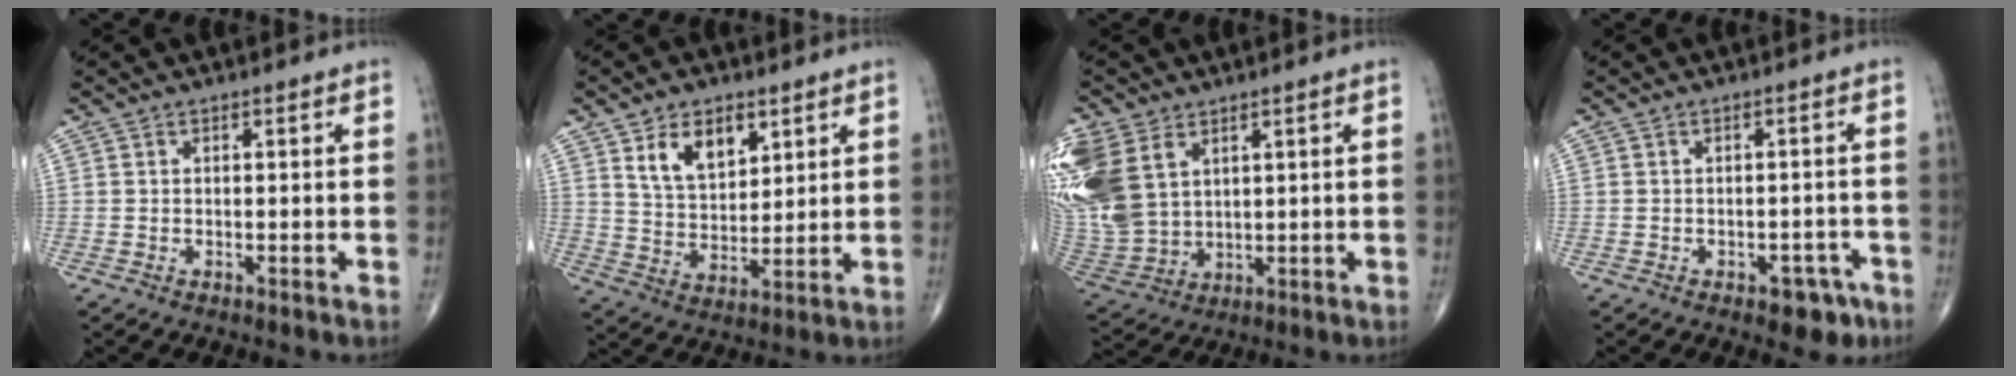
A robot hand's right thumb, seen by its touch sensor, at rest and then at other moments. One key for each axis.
{"total": 9.8, "fx": 5.0, "fy": 5.7, "fz": 6.2, "tx": -0.084, "ty": -0.030, "tz": 0.096}
{"total": 18.5, "fx": 6.8, "fy": 13.0, "fz": 11.3, "tx": -0.287, "ty": -0.005, "tz": 0.151}
{"total": 4.7, "fx": -2.7, "fy": 2.7, "fz": 2.7, "tx": -0.012, "ty": 0.020, "tz": -0.030}